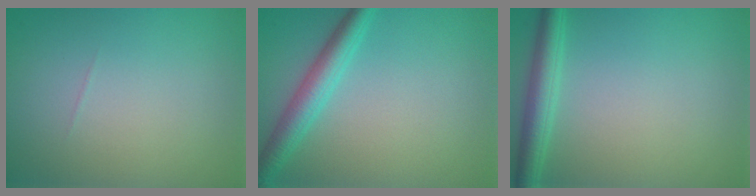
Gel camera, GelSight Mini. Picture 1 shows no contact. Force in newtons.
{"total": 3.5, "press": 3.5, "slide": 0.0}
{"total": 3.0, "press": 3.0, "slide": 0.2}